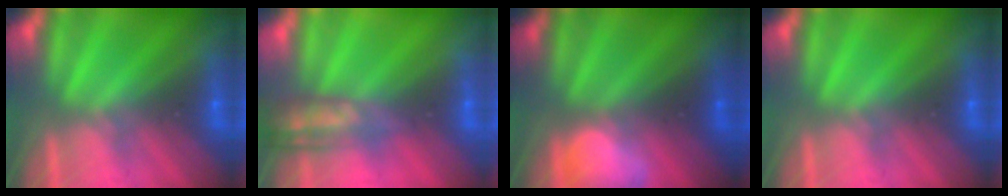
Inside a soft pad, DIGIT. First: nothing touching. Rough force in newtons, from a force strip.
{"total": 2.9}
{"total": 2.8}
{"total": 0.0}